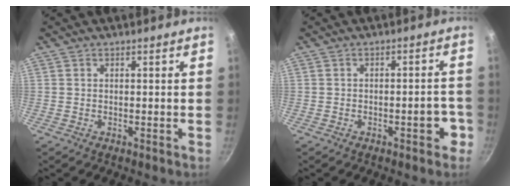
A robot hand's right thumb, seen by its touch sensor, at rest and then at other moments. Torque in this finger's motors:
{"motor_torque": [0.63, 0.53, 0.14, -0.32, 0.13]}